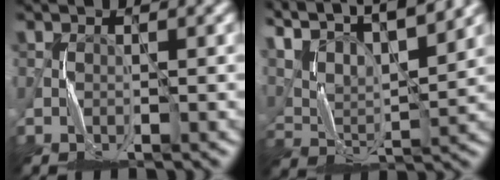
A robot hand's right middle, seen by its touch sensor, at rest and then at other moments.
{"total": 12.6, "force": [9.8, 3.4, 7.2], "torque": [-0.161, 0.021, 0.145]}